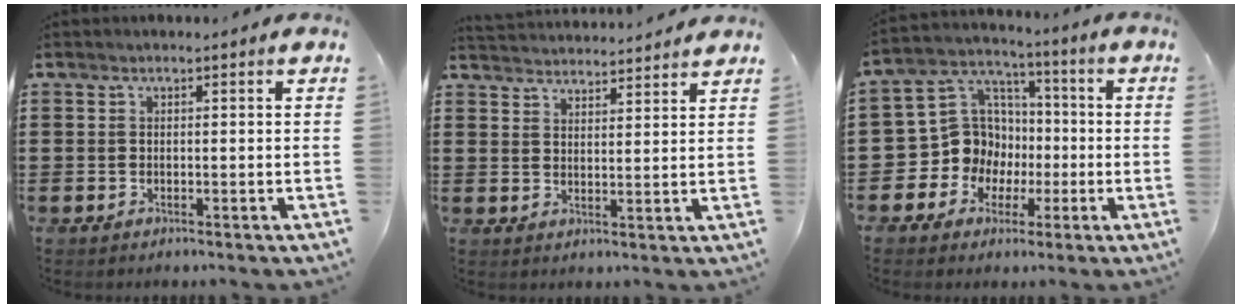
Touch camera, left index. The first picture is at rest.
{"total": 3.3, "force": [3.3, -0.1, -0.2], "torque": [-0.008, -0.018, 0.060]}
{"total": 10.3, "force": [-0.9, 9.9, 2.7], "torque": [-0.109, -0.001, -0.011]}